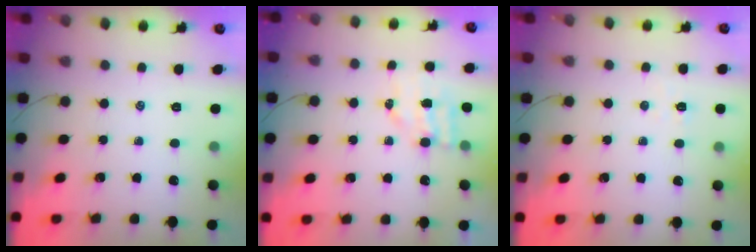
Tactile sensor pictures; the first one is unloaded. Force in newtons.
{"total": 4.9, "press": 4.8, "slide": 0.8}
{"total": 2.9, "press": 2.8, "slide": 0.9}